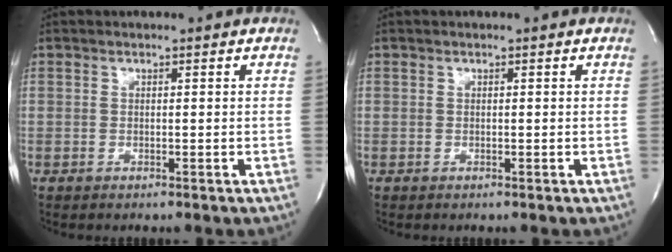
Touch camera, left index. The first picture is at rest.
{"total": 0.0}